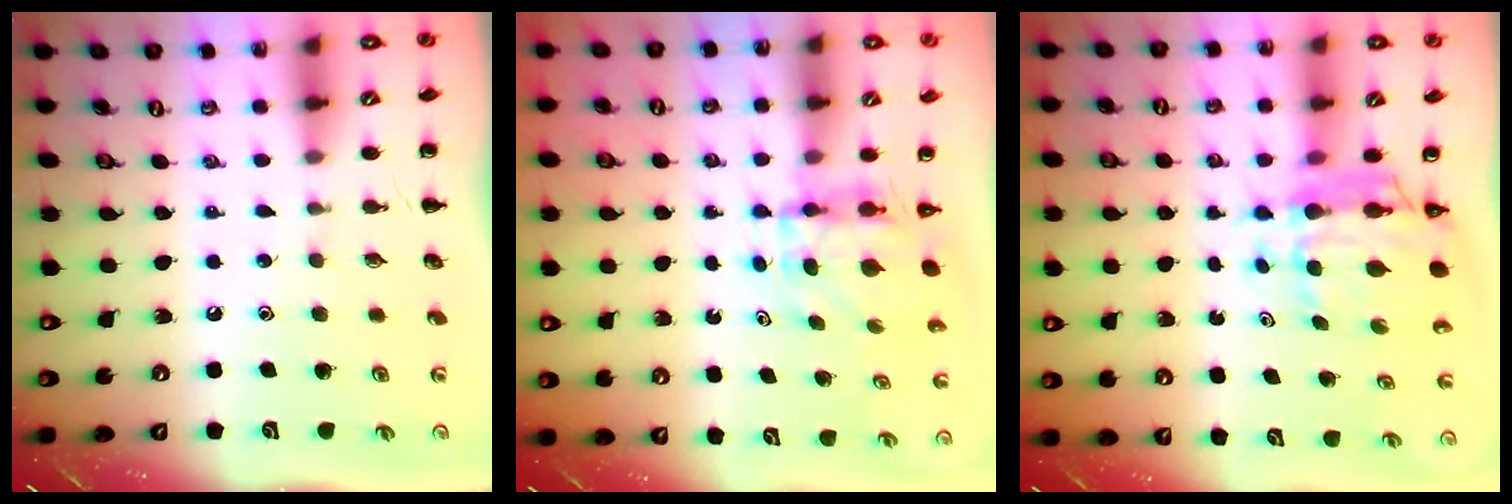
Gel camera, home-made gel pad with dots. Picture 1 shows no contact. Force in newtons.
{"total": 3.9, "press": 3.9, "slide": 0.3}
{"total": 7.4, "press": 6.8, "slide": 2.7}